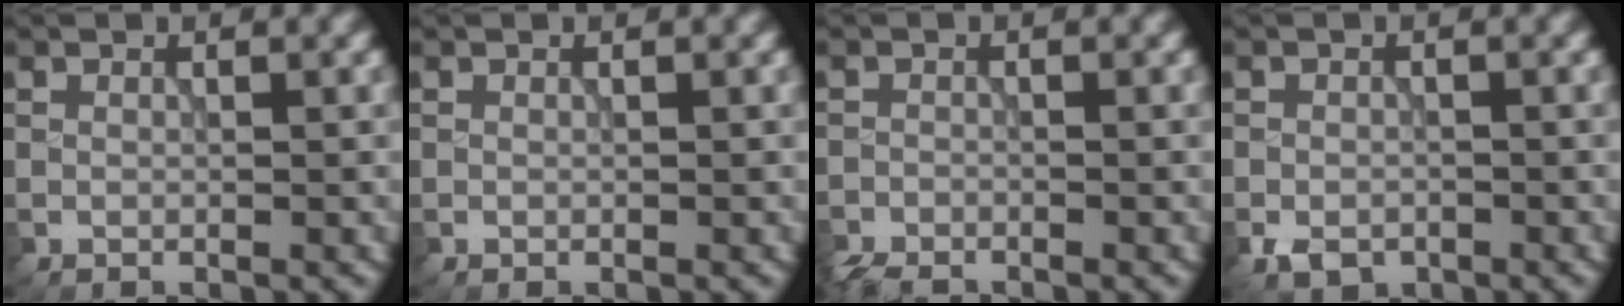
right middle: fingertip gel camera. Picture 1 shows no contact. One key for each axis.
{"total": 0.0}
{"total": 2.2, "fx": -2.0, "fy": 0.7, "fz": 0.5, "tx": -0.008, "ty": -0.006, "tz": -0.042}
{"total": 2.6, "fx": -1.5, "fy": 1.7, "fz": 1.3, "tx": -0.025, "ty": -0.009, "tz": -0.030}